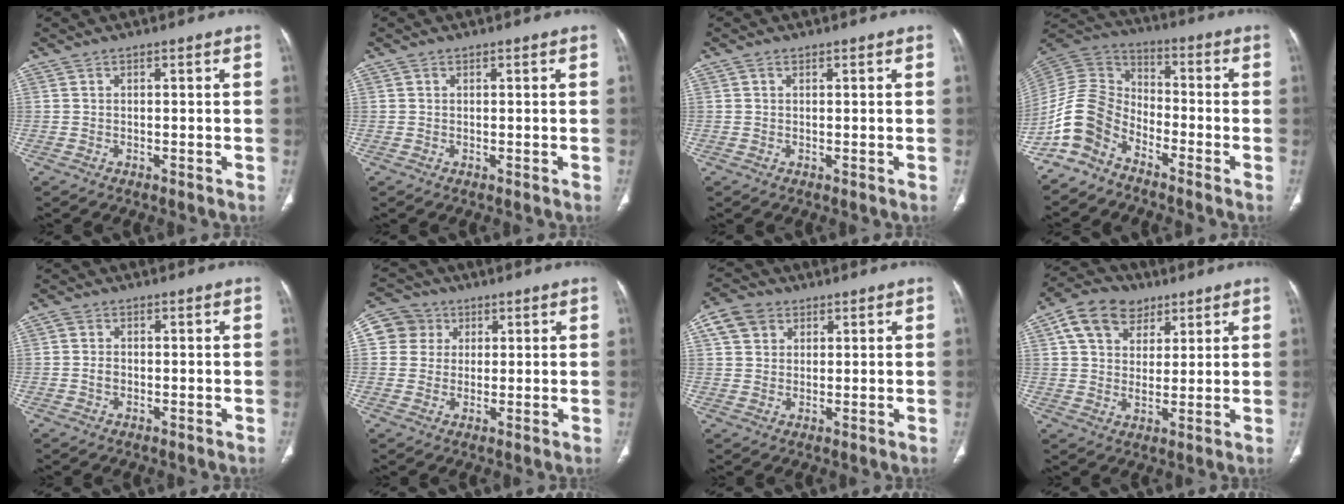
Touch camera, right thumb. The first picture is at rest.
{"total": 0.0}
{"total": 0.6, "force": [0.3, 0.4, 0.3], "torque": [-0.007, 0.000, 0.004]}
{"total": 10.7, "force": [-7.0, 6.6, 4.7], "torque": [-0.093, 0.067, -0.158]}
{"total": 1.9, "force": [-0.3, 1.5, 1.2], "torque": [-0.024, 0.005, -0.007]}
{"total": 7.0, "force": [1.9, 6.6, 1.1], "torque": [0.003, 0.007, 0.029]}
{"total": 6.9, "force": [3.0, 5.5, 2.9], "torque": [-0.044, 0.004, 0.056]}
{"total": 11.5, "force": [5.5, 8.2, 6.0], "torque": [-0.090, -0.005, 0.094]}